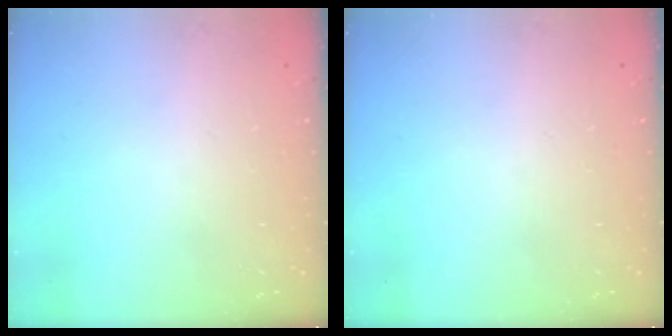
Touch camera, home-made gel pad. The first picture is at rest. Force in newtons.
{"total": 0.0}